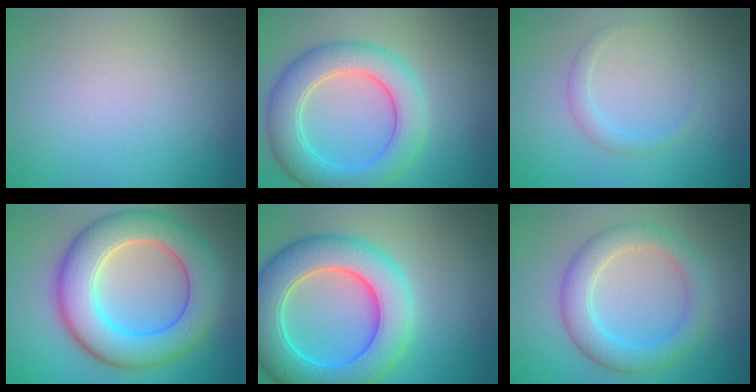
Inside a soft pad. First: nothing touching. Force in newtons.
{"total": 6.2, "press": 6.2, "slide": 0.2}
{"total": 1.2, "press": 1.2, "slide": 0.1}
{"total": 9.1, "press": 9.1, "slide": 0.5}
{"total": 9.2, "press": 9.2, "slide": 0.3}
{"total": 4.4, "press": 4.4, "slide": 0.2}